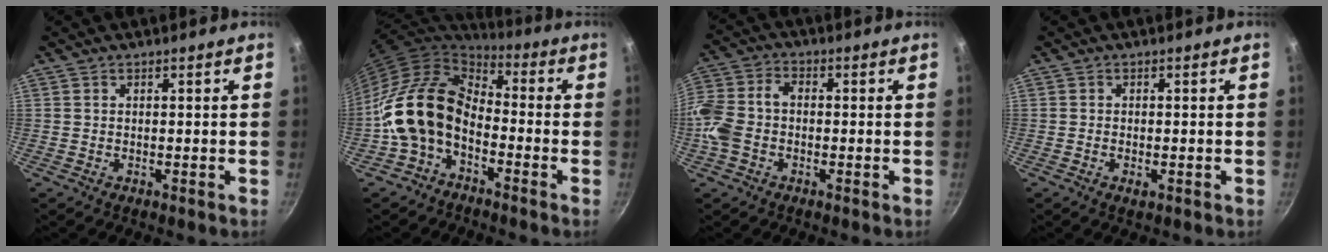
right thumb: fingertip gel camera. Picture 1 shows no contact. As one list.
[{"total": 14.8, "force": [-4.6, 10.1, 9.7], "torque": [-0.161, 0.060, -0.109]}, {"total": 10.1, "force": [-2.3, 7.2, 6.8], "torque": [-0.140, 0.032, -0.062]}, {"total": 1.7, "force": [-0.6, 0.8, 1.3], "torque": [-0.026, 0.000, -0.011]}]